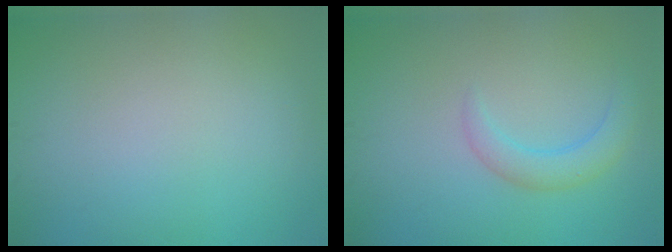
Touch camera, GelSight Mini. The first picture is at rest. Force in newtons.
{"total": 2.4, "press": 2.4, "slide": 0.3}